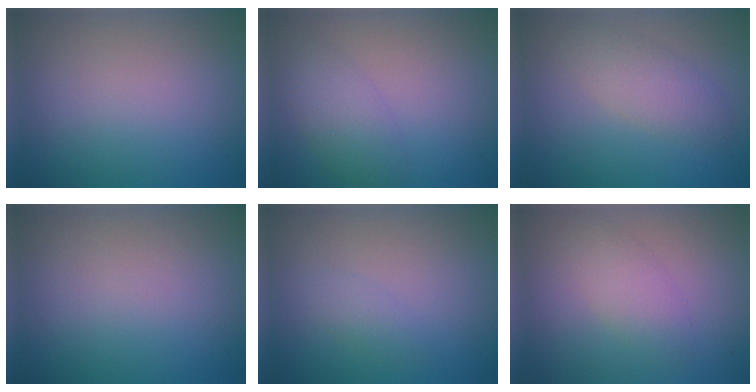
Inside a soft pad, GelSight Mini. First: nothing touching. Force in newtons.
{"total": 3.0, "press": 3.0, "slide": 0.2}
{"total": 2.8, "press": 2.8, "slide": 0.1}
{"total": 0.0}
{"total": 1.2, "press": 1.2, "slide": 0.0}
{"total": 2.4, "press": 2.4, "slide": 0.2}